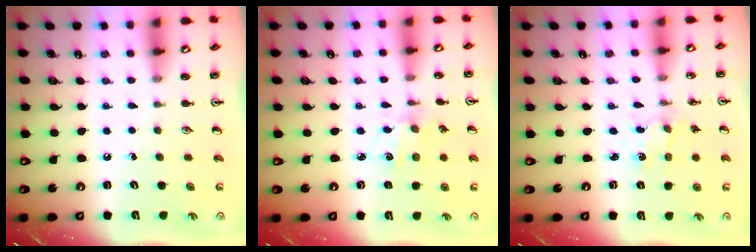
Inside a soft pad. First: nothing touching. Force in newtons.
{"total": 1.6, "press": 1.6, "slide": 0.2}
{"total": 1.2, "press": 1.1, "slide": 0.3}